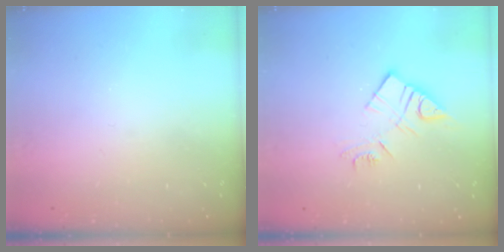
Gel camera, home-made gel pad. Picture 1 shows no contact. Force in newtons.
{"total": 10.9, "press": 10.9, "slide": 0.9}